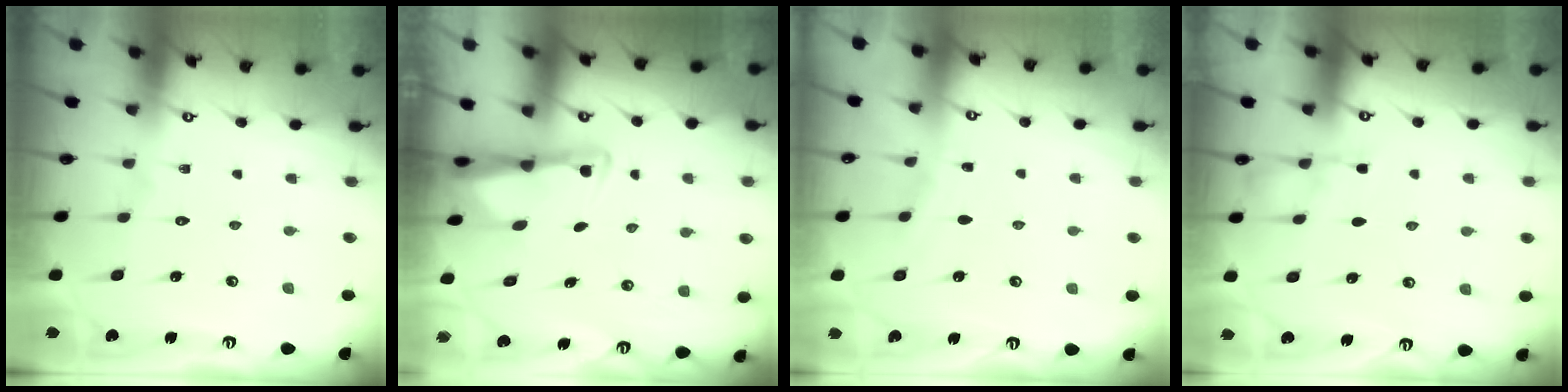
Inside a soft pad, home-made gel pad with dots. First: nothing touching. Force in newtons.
{"total": 3.0, "press": 2.9, "slide": 0.6}
{"total": 1.8, "press": 1.8, "slide": 0.3}
{"total": 2.2, "press": 2.2, "slide": 0.3}